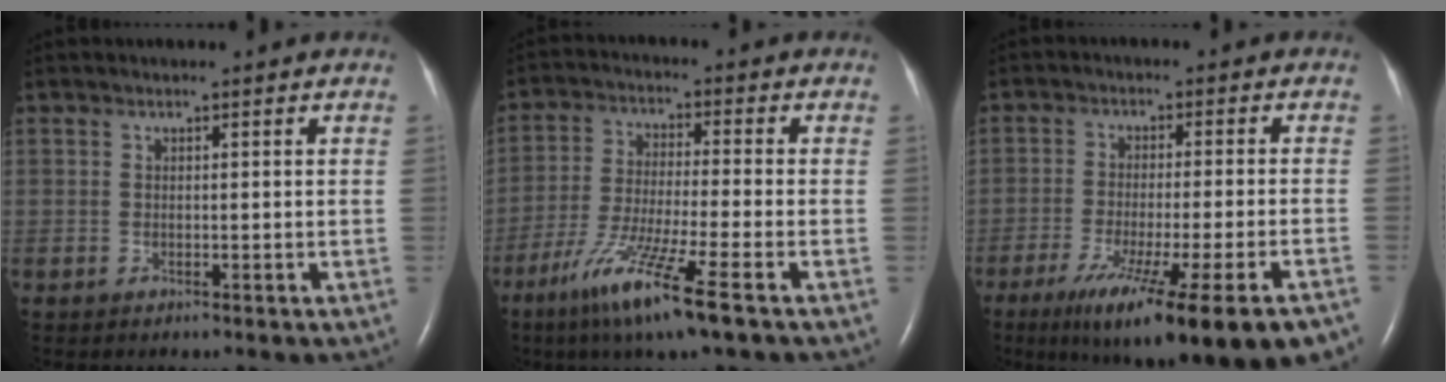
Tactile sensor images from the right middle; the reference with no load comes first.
{"total": 11.7, "force": [-6.7, -0.3, 9.6], "torque": [-0.195, -0.036, -0.125]}
{"total": 19.7, "force": [-13.1, 1.4, 14.7], "torque": [-0.173, -0.049, -0.198]}